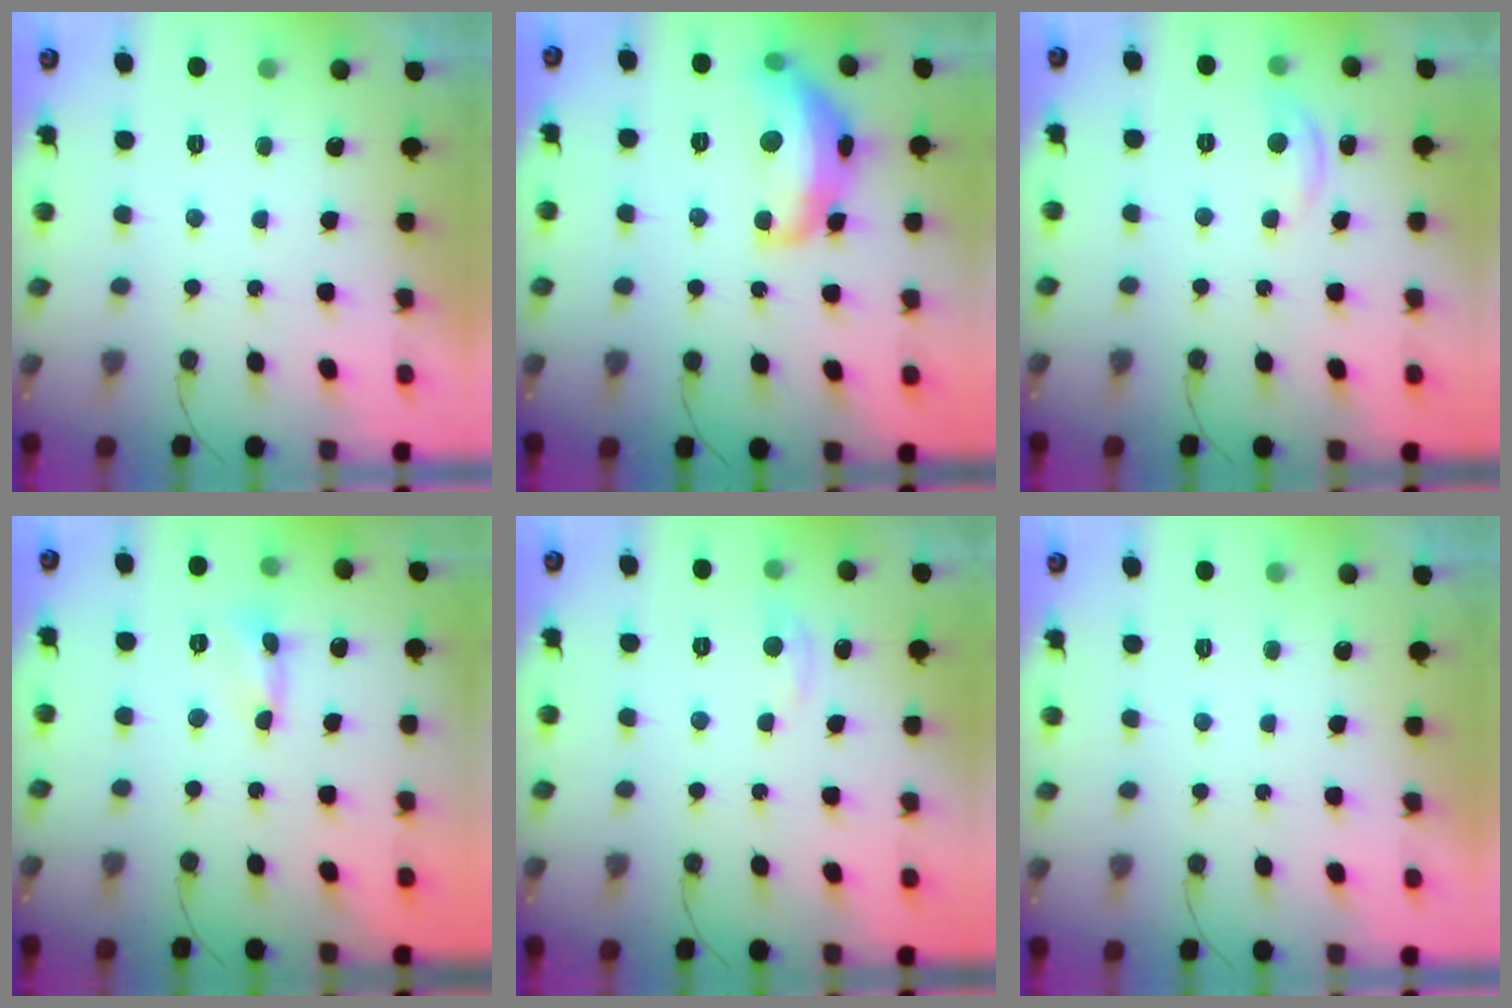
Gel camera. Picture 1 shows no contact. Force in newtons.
{"total": 16.1, "press": 16.1, "slide": 0.9}
{"total": 4.6, "press": 4.6, "slide": 0.2}
{"total": 0.6, "press": 0.6, "slide": 0.0}
{"total": 3.1, "press": 3.1, "slide": 0.5}
{"total": 0.0}